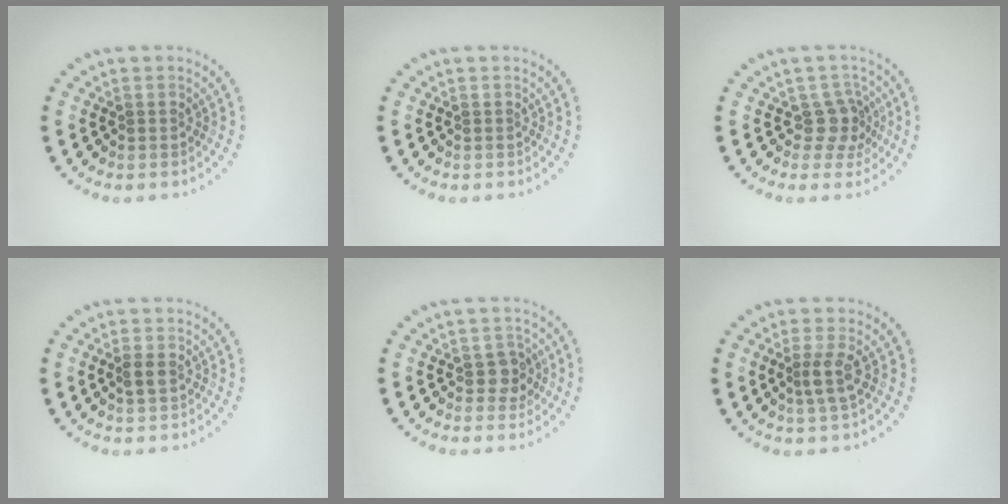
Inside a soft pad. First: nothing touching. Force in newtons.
{"total": 0.0}
{"total": 2.6, "press": 2.0, "slide": 1.6}
{"total": 1.4, "press": 1.4, "slide": 0.1}
{"total": 2.0, "press": 1.9, "slide": 0.6}
{"total": 2.1, "press": 1.6, "slide": 1.3}